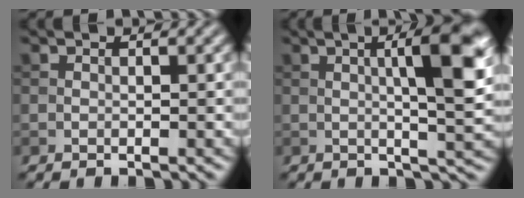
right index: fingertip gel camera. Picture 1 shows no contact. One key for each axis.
{"total": 8.1, "fx": 1.6, "fy": 1.7, "fz": 7.8, "tx": -0.096, "ty": 0.012, "tz": 0.023}